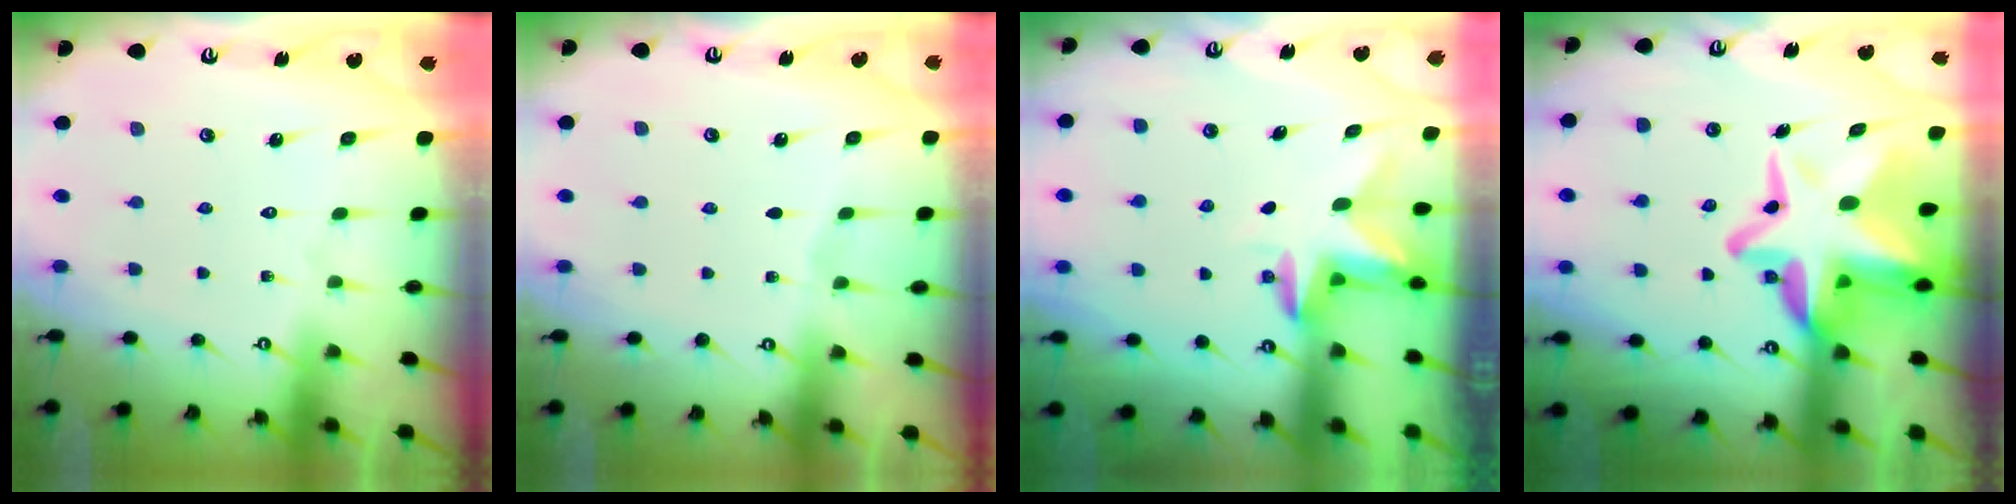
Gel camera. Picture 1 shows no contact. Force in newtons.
{"total": 1.4, "press": 1.3, "slide": 0.4}
{"total": 3.0, "press": 3.0, "slide": 0.3}
{"total": 17.5, "press": 16.9, "slide": 4.3}